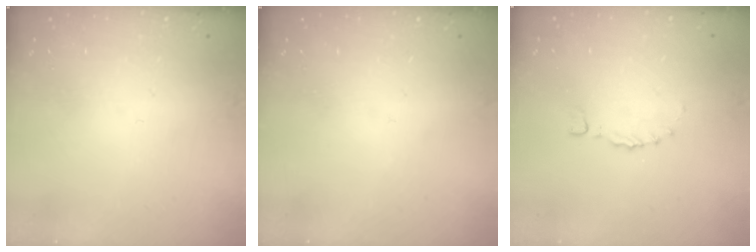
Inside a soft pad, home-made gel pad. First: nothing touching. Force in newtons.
{"total": 0.0}
{"total": 0.0}